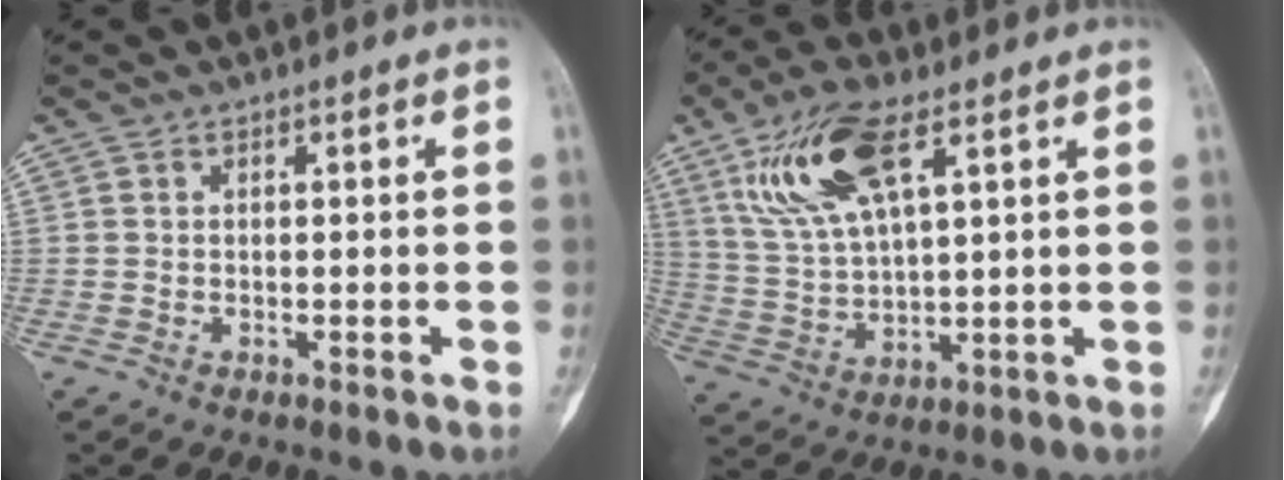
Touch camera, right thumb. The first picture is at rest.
{"total": 14.3, "force": [6.9, 5.2, 11.4], "torque": [-0.228, -0.013, 0.140]}